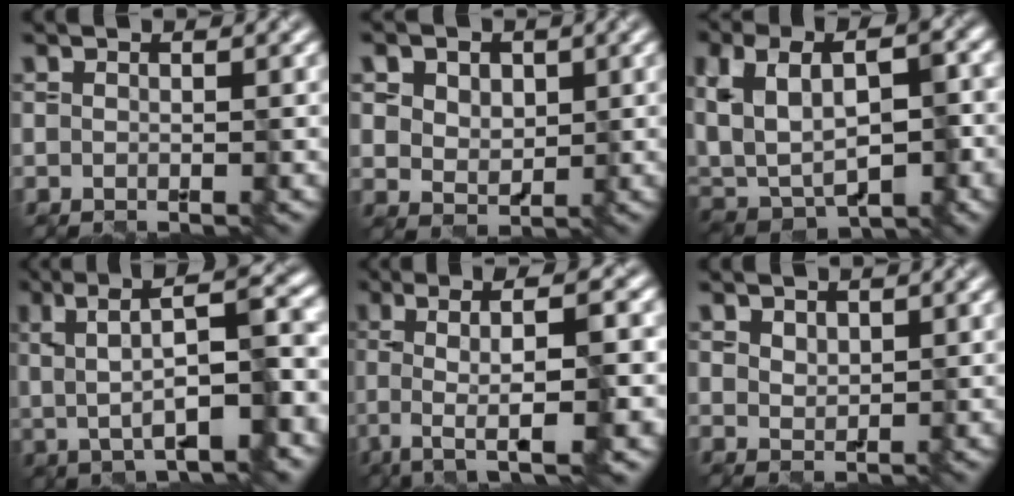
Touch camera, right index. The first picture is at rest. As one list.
[{"total": 4.6, "force": [2.1, 3.4, 2.3], "torque": [-0.058, 0.009, 0.037]}, {"total": 9.2, "force": [-0.3, 5.4, 7.5], "torque": [-0.140, -0.004, 0.004]}, {"total": 8.4, "force": [0.5, 2.4, 8.0], "torque": [-0.125, 0.012, 0.013]}, {"total": 7.9, "force": [-0.6, 1.8, 7.7], "torque": [-0.103, 0.005, -0.011]}, {"total": 0.9, "force": [0.7, 0.6, 0.1], "torque": [-0.008, -0.004, 0.028]}]